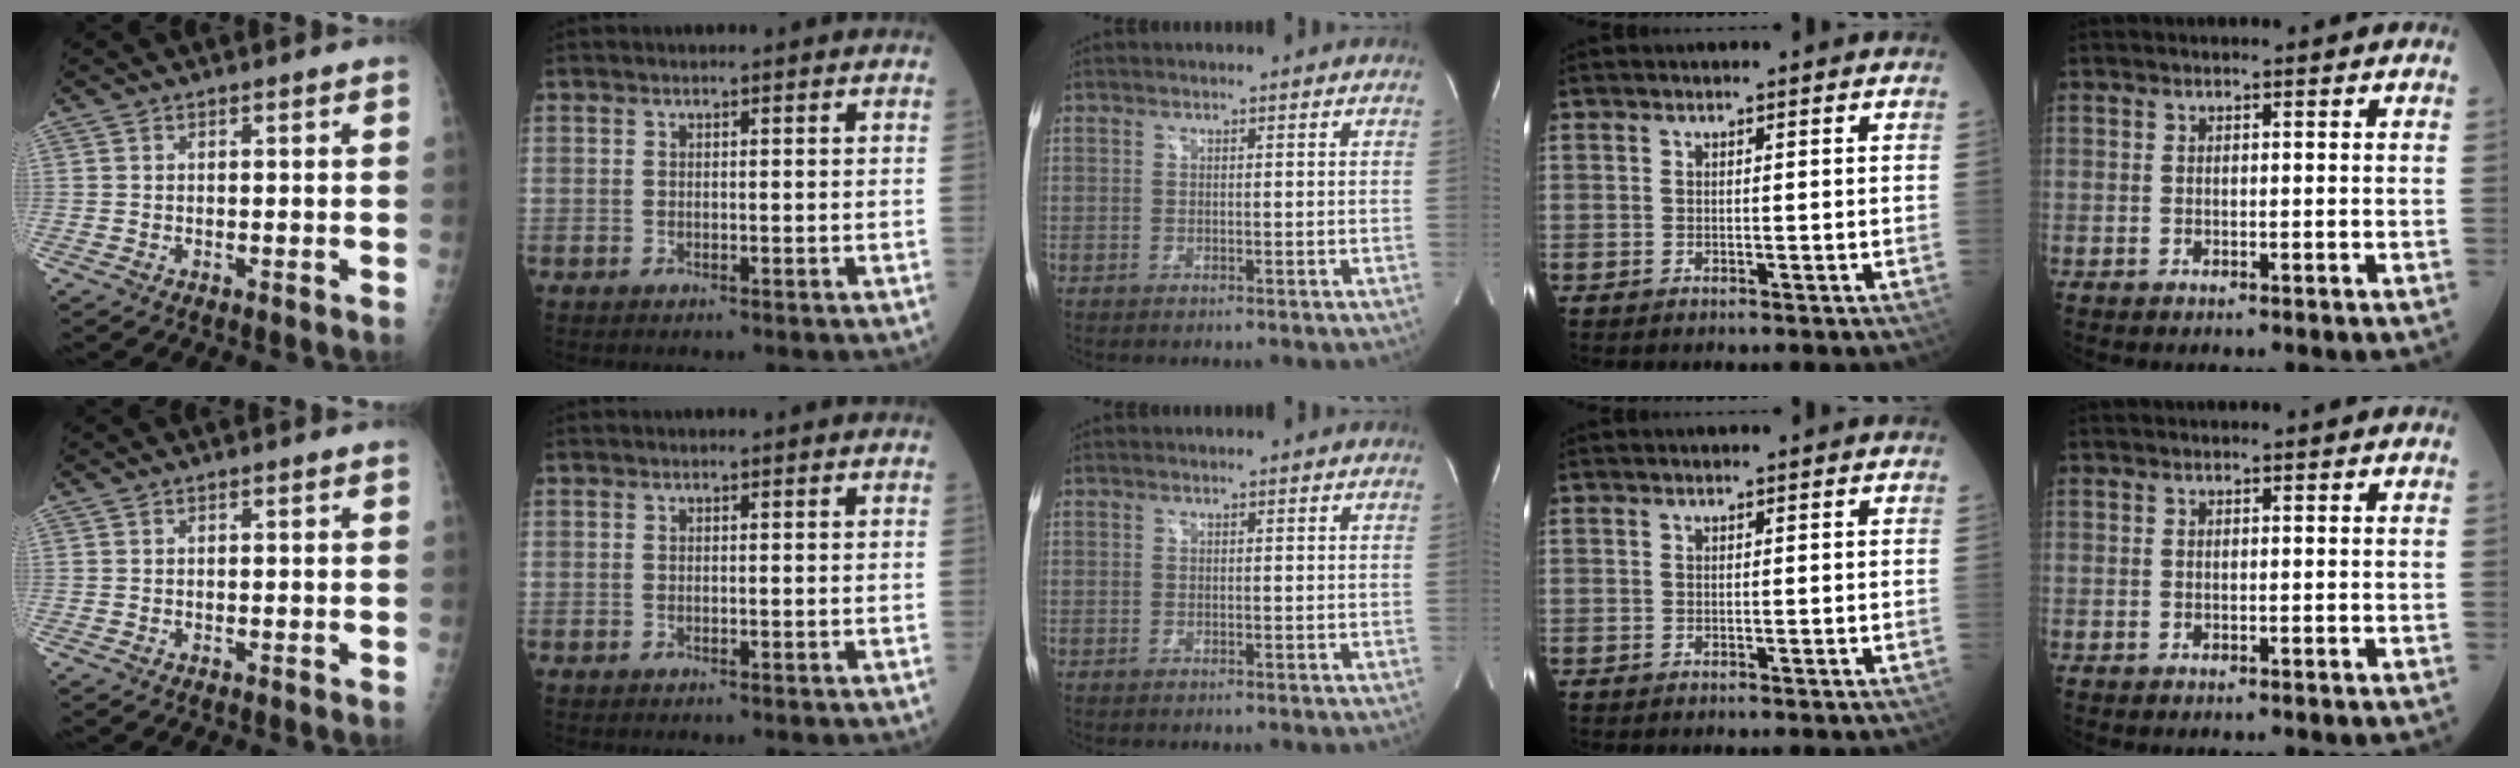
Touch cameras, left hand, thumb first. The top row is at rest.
{}